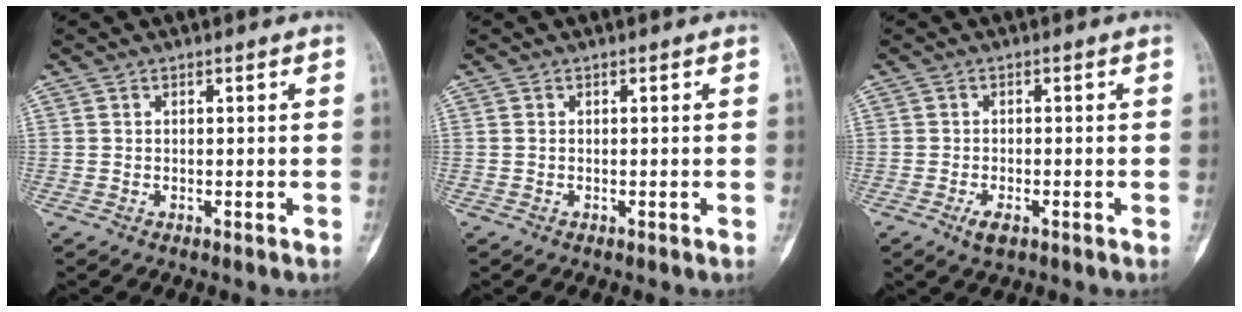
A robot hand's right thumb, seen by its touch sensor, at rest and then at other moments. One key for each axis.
{"total": 0.0}
{"total": 2.6, "fx": -1.3, "fy": 1.2, "fz": 1.9, "tx": -0.039, "ty": 0.000, "tz": -0.023}